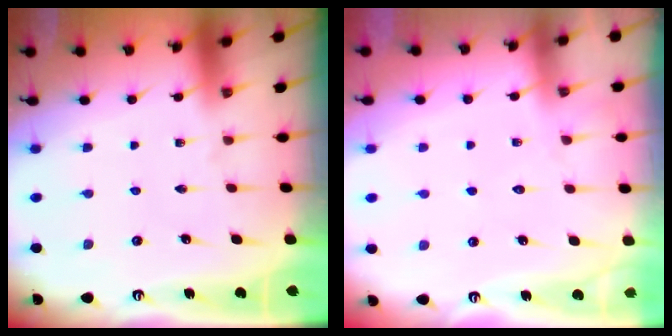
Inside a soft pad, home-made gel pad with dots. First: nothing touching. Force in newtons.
{"total": 6.6, "press": 6.5, "slide": 0.8}